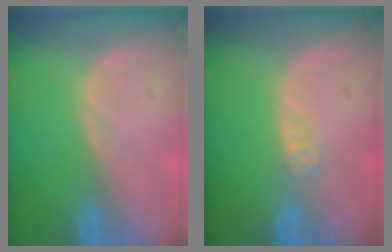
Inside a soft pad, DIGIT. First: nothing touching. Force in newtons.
{"total": 2.0, "press": 1.6, "slide": 1.1}